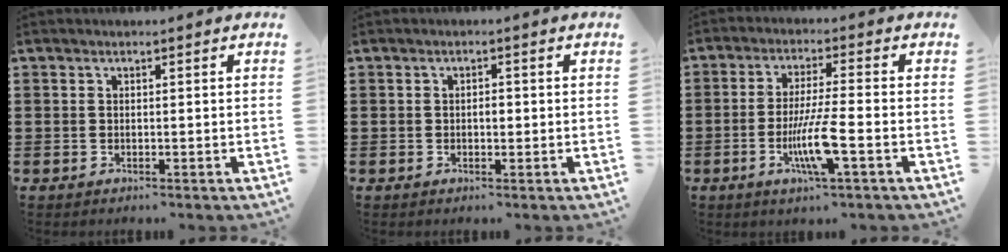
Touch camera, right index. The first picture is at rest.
{"total": 1.5, "force": [-0.1, 0.7, 1.3], "torque": [-0.025, 0.004, -0.004]}
{"total": 8.0, "force": [-2.8, 0.7, 7.5], "torque": [-0.147, -0.018, -0.055]}